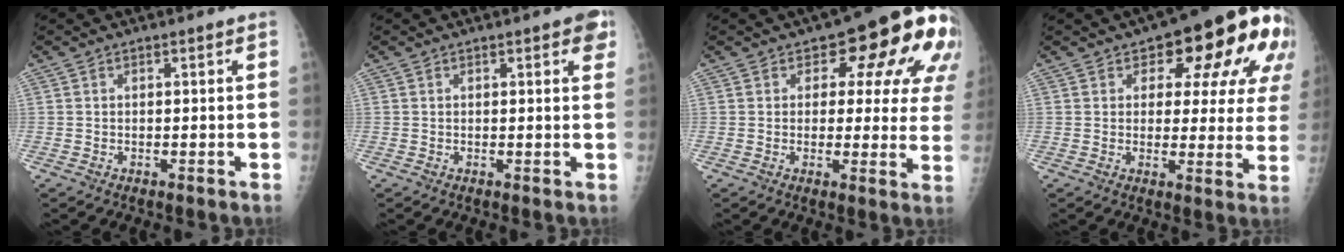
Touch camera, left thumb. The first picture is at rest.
{"total": 8.4, "force": [4.4, 2.2, 6.8], "torque": [-0.056, -0.007, 0.046]}
{"total": 15.5, "force": [7.1, 8.1, 11.1], "torque": [-0.080, -0.030, 0.071]}
{"total": 17.5, "force": [8.9, 8.8, 12.3], "torque": [-0.105, -0.022, 0.104]}